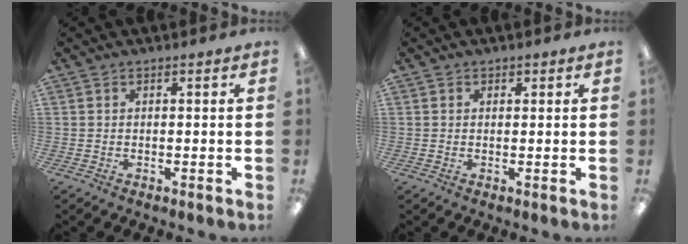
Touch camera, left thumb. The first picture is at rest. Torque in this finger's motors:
{"motor_torque": [-0.09, 0.04, -0.13, -0.17, -0.01]}